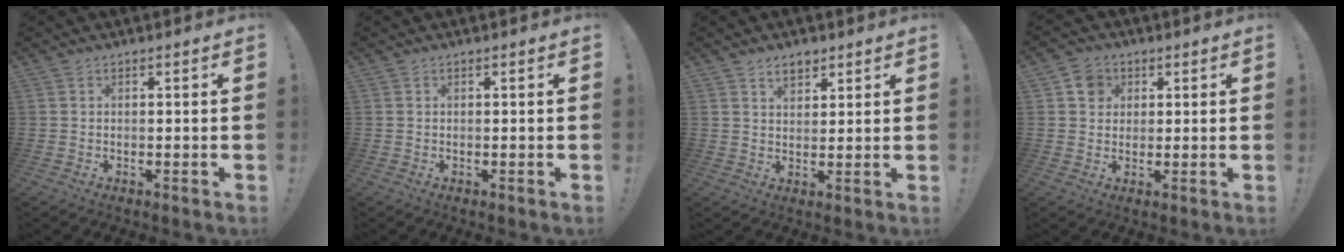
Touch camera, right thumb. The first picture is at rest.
{"total": 0.0}
{"total": 4.5, "force": [3.1, 2.7, 2.0], "torque": [-0.024, -0.011, 0.054]}
{"total": 5.6, "force": [1.9, 5.0, 1.7], "torque": [-0.017, 0.002, 0.035]}